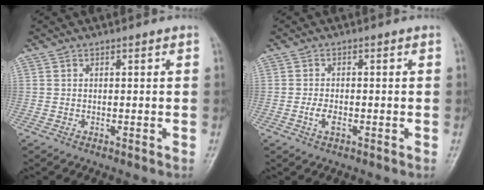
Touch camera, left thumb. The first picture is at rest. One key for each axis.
{"total": 3.0, "fx": -1.1, "fy": 1.6, "fz": 2.2, "tx": -0.044, "ty": 0.007, "tz": -0.022}